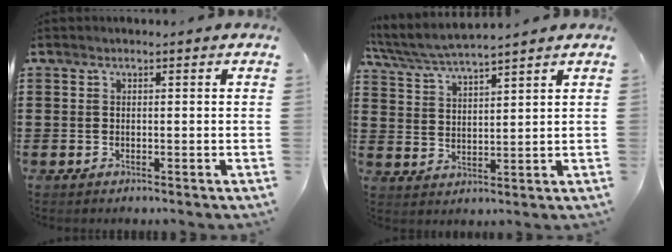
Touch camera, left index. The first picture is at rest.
{"total": 4.9, "force": [4.6, -0.1, 1.6], "torque": [-0.048, -0.023, 0.082]}